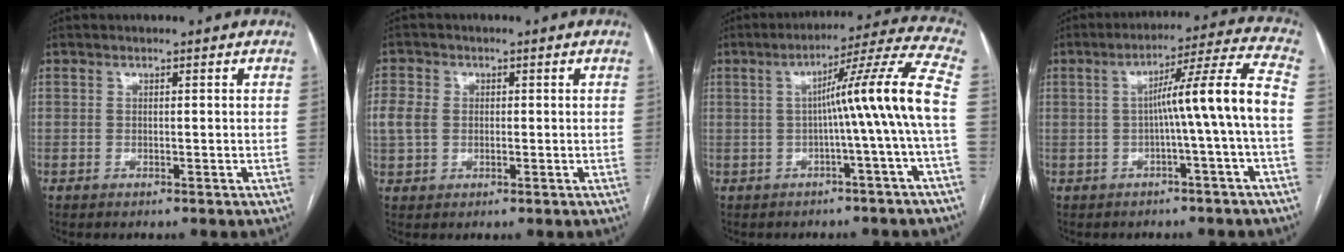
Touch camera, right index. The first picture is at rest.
{"total": 4.4, "force": [0.3, 3.6, 2.6], "torque": [-0.073, 0.013, 0.006]}
{"total": 12.0, "force": [-0.8, -2.4, 11.8], "torque": [-0.159, 0.021, -0.012]}
{"total": 10.4, "force": [-1.0, -1.8, 10.1], "torque": [-0.150, 0.025, -0.013]}